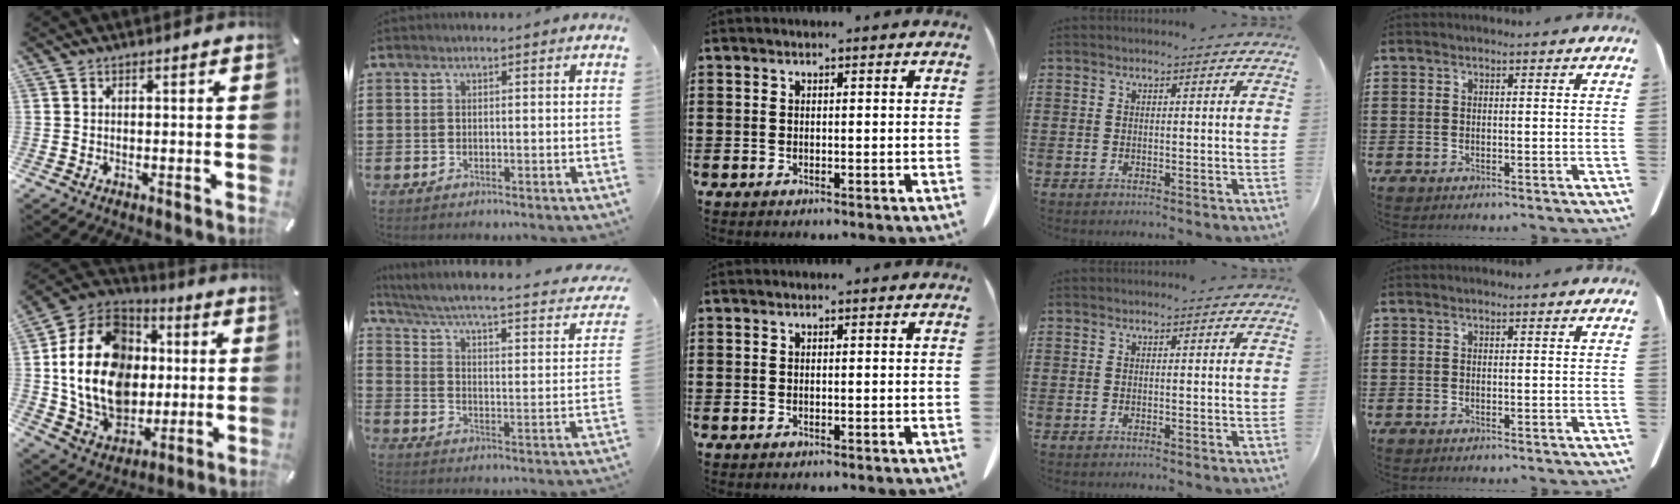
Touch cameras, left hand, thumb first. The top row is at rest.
{"thumb": {"total": 21.8, "force": [1.1, 17.5, 13.0], "torque": [-0.272, -0.003, 0.026]}, "index": {"total": 3.8, "force": [2.0, 0.1, 3.2], "torque": [-0.074, -0.029, 0.022]}}